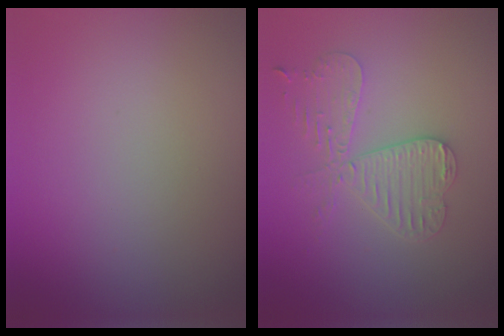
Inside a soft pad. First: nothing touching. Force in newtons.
{"total": 4.4, "press": 3.8, "slide": 2.2}